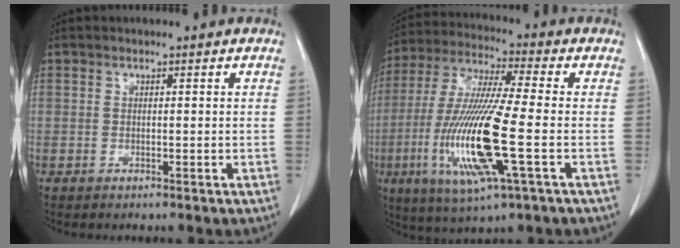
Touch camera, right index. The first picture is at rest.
{"total": 16.8, "force": [-3.9, 1.0, 16.3], "torque": [-0.341, -0.018, -0.072]}